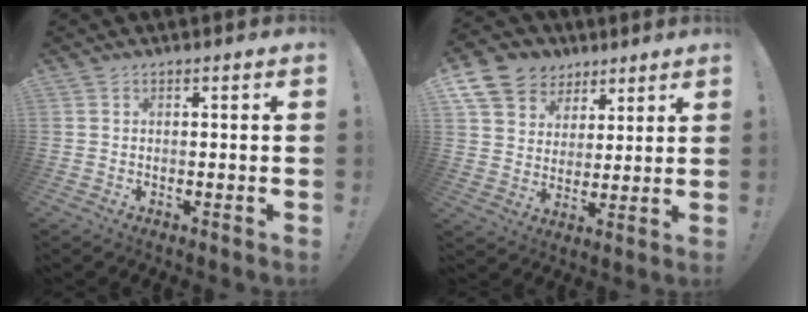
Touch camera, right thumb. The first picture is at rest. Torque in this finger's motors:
{"motor_torque": [1.11, 1.18, 0.62, 0.43, 0.02]}